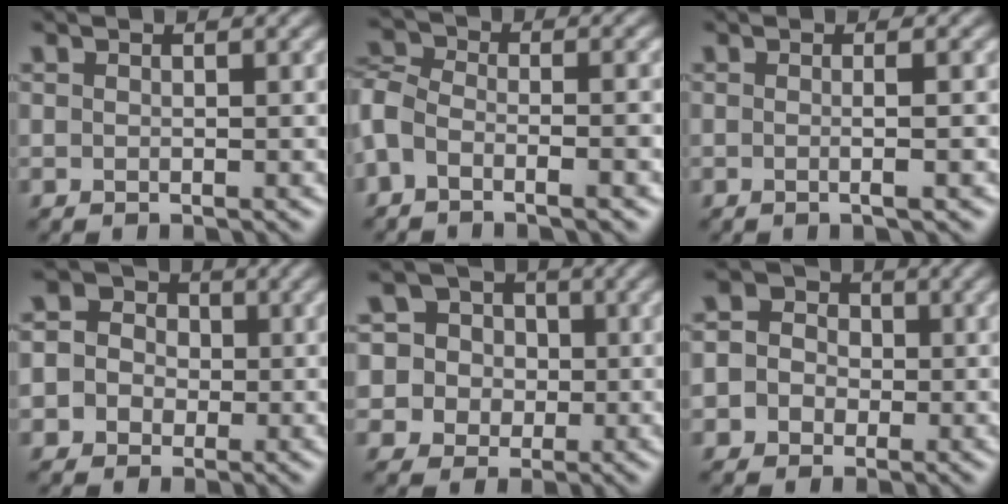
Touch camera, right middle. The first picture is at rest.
{"total": 5.7, "force": [-2.7, 2.8, 4.2], "torque": [-0.065, 0.010, -0.044]}
{"total": 2.5, "force": [0.0, 0.9, 2.3], "torque": [-0.017, -0.004, -0.018]}
{"total": 6.5, "force": [-0.8, 6.1, 2.1], "torque": [-0.034, 0.018, -0.045]}
{"total": 7.8, "force": [1.7, 7.3, 2.2], "torque": [-0.055, 0.042, 0.014]}
{"total": 5.9, "force": [-0.7, 5.5, 2.0], "torque": [-0.027, 0.020, -0.040]}